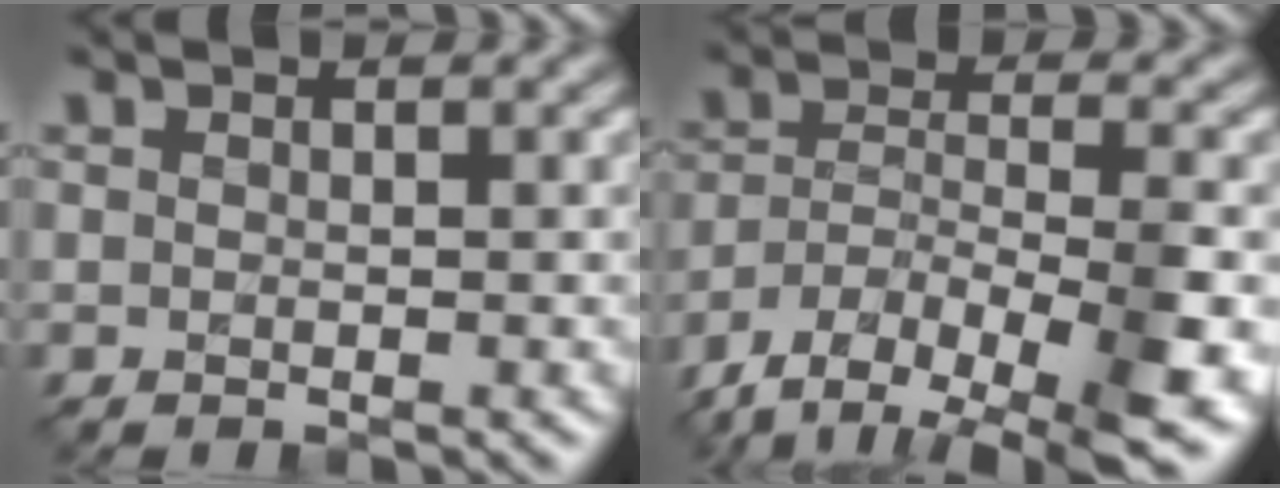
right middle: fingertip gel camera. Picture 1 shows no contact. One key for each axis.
{"total": 11.9, "fx": -7.8, "fy": 4.7, "fz": 7.8, "tx": -0.147, "ty": -0.015, "tz": -0.132}